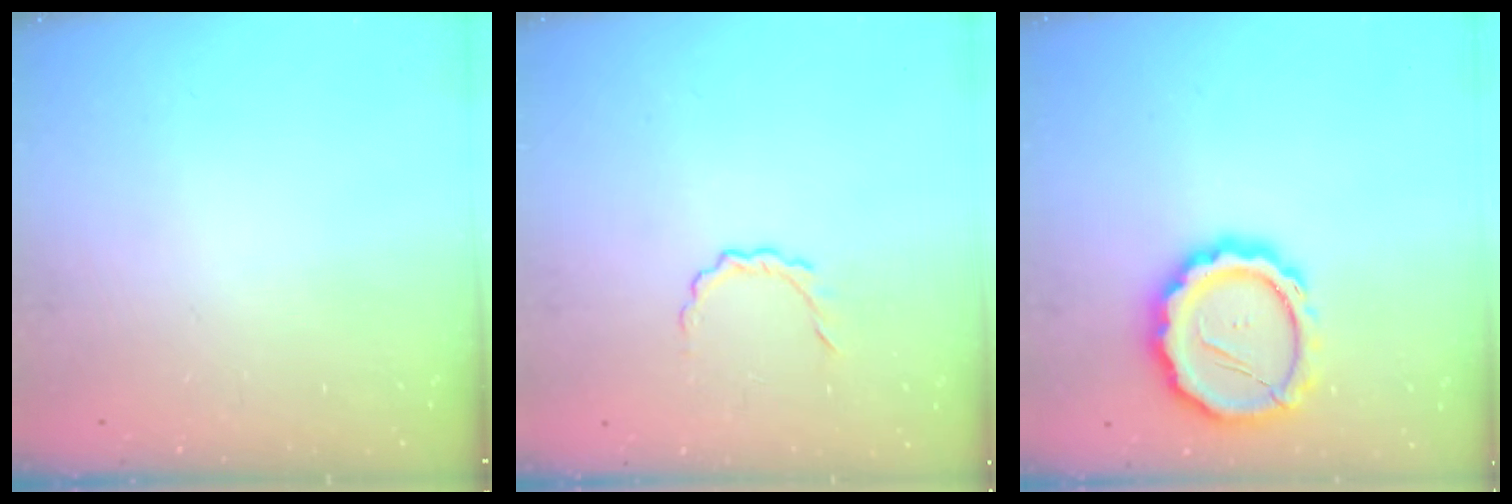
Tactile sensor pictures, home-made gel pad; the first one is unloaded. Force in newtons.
{"total": 3.2, "press": 3.0, "slide": 1.0}
{"total": 16.6, "press": 16.4, "slide": 3.0}